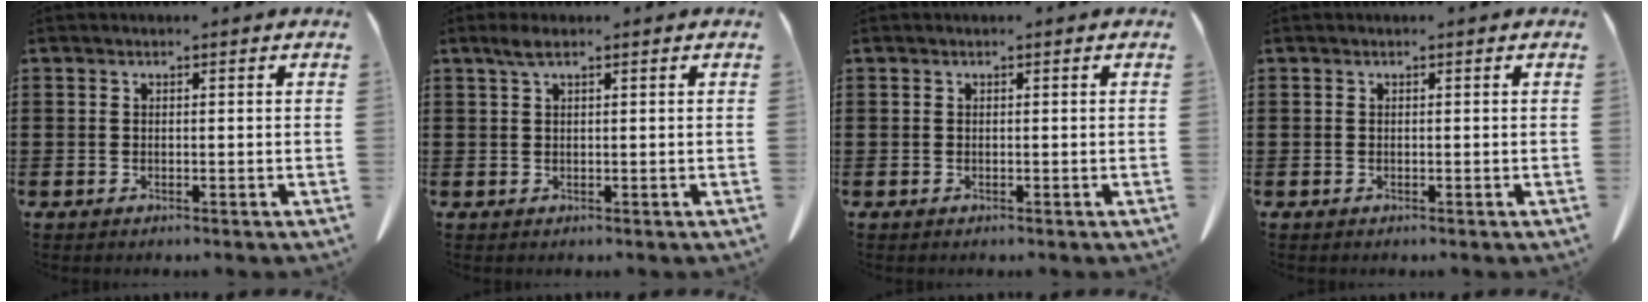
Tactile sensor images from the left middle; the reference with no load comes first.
{"total": 1.9, "force": [1.0, 0.4, 1.6], "torque": [-0.033, 0.004, 0.018]}
{"total": 0.0}
{"total": 0.0}